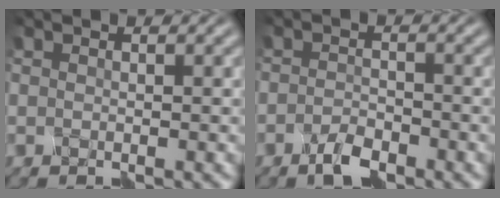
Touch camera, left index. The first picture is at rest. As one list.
[{"total": 2.0, "force": [-1.7, 0.4, 0.9], "torque": [-0.028, 0.004, -0.037]}]